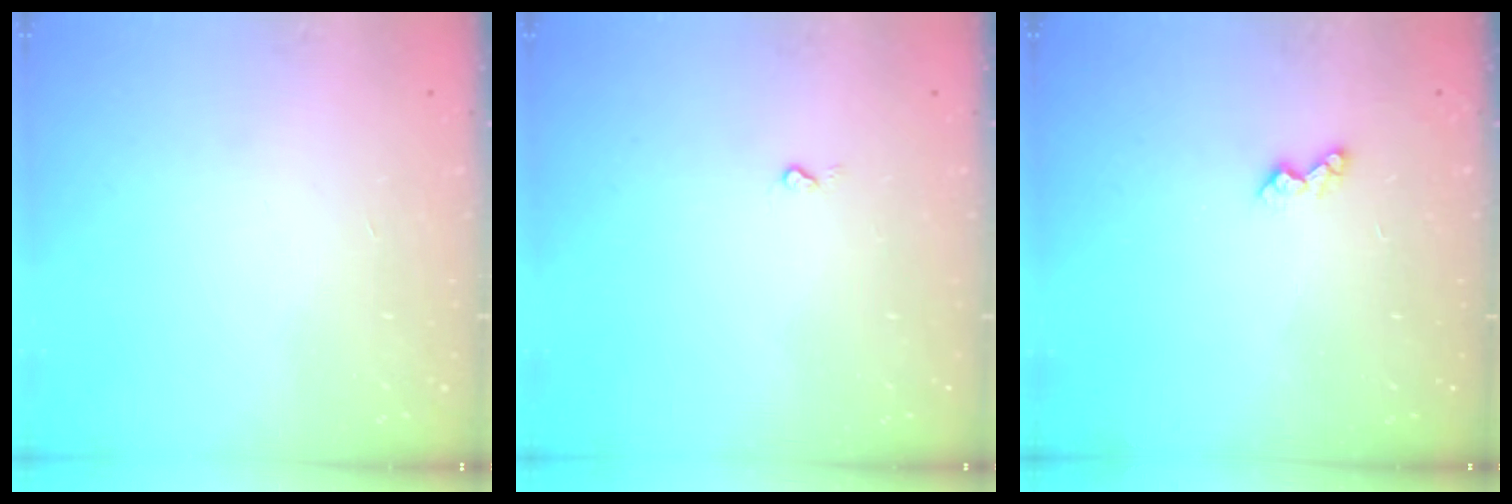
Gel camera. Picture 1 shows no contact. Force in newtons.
{"total": 2.7, "press": 2.7, "slide": 0.4}
{"total": 3.8, "press": 3.7, "slide": 0.7}